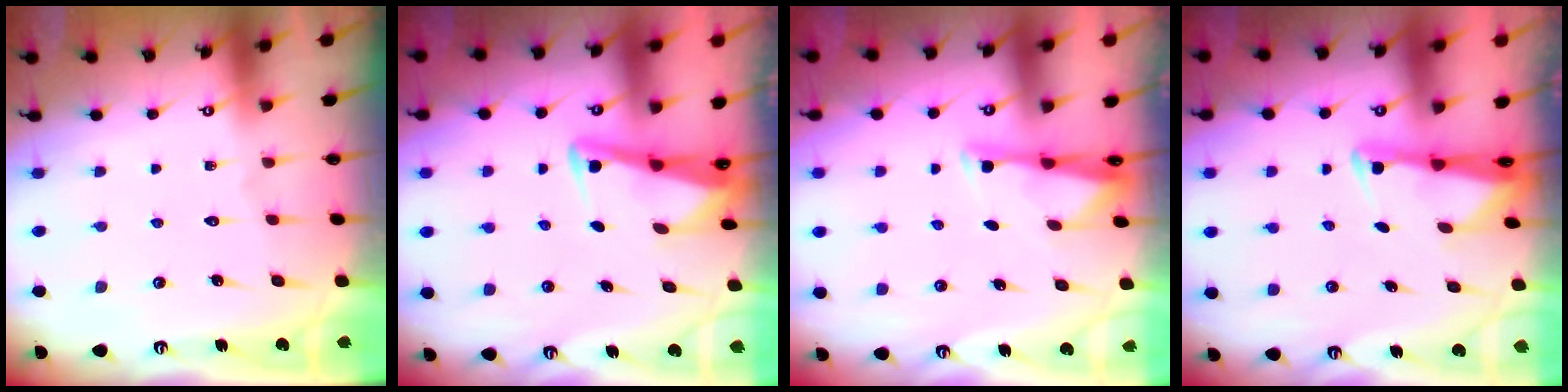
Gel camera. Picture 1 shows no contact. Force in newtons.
{"total": 3.1, "press": 3.1, "slide": 0.4}
{"total": 3.1, "press": 3.1, "slide": 0.4}
{"total": 2.6, "press": 2.6, "slide": 0.5}